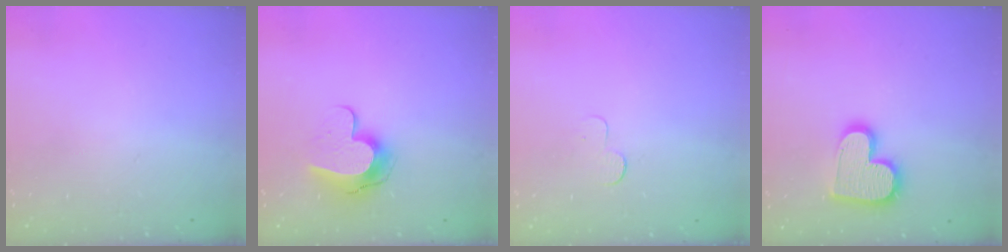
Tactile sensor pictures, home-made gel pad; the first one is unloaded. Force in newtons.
{"total": 10.9, "press": 10.9, "slide": 1.1}
{"total": 2.9, "press": 2.9, "slide": 0.3}
{"total": 14.0, "press": 13.9, "slide": 0.5}